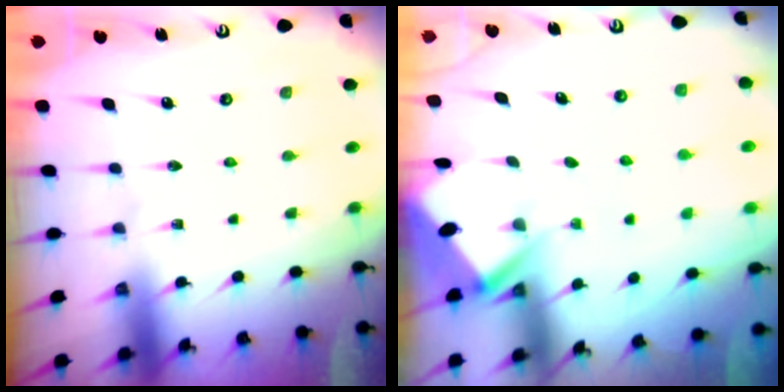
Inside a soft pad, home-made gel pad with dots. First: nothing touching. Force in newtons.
{"total": 2.9, "press": 2.9, "slide": 0.3}